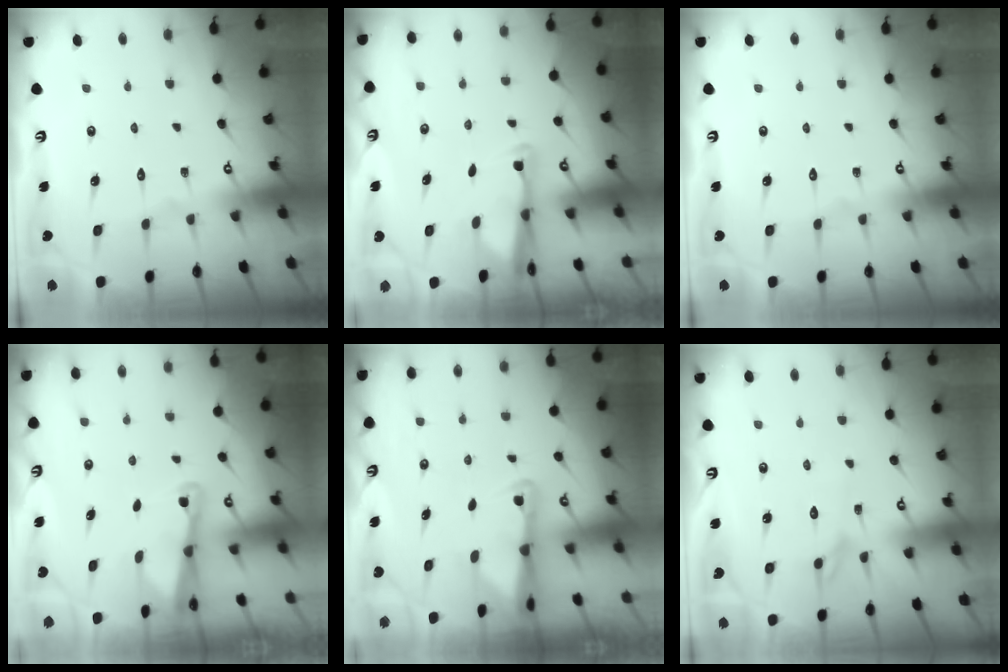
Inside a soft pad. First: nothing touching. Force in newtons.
{"total": 2.9, "press": 2.8, "slide": 0.8}
{"total": 0.0}
{"total": 2.0, "press": 2.0, "slide": 0.3}
{"total": 2.2, "press": 2.1, "slide": 0.5}
{"total": 2.5, "press": 2.5, "slide": 0.3}